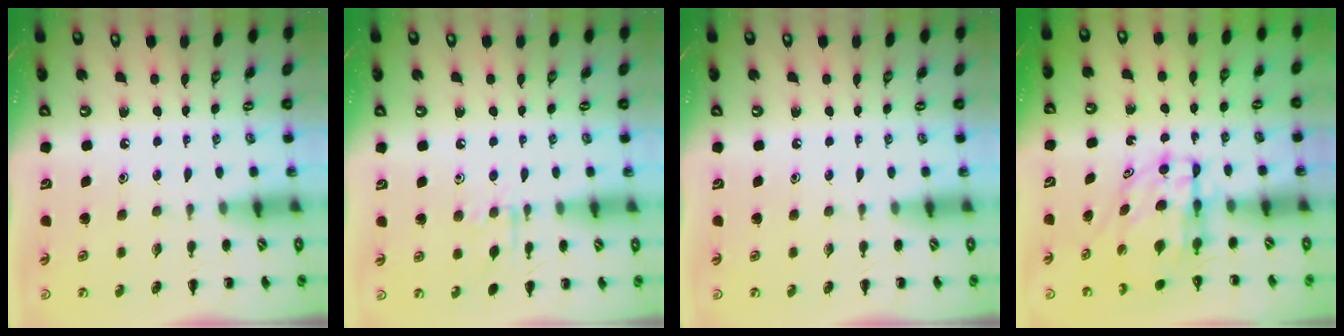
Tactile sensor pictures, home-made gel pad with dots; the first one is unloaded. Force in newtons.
{"total": 6.9, "press": 6.9, "slide": 1.0}
{"total": 0.0}
{"total": 6.7, "press": 6.6, "slide": 0.9}